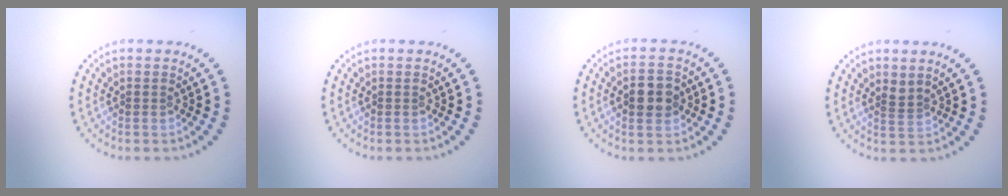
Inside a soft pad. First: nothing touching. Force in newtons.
{"total": 0.0}
{"total": 3.2, "press": 3.2, "slide": 0.2}
{"total": 1.1, "press": 0.7, "slide": 0.8}